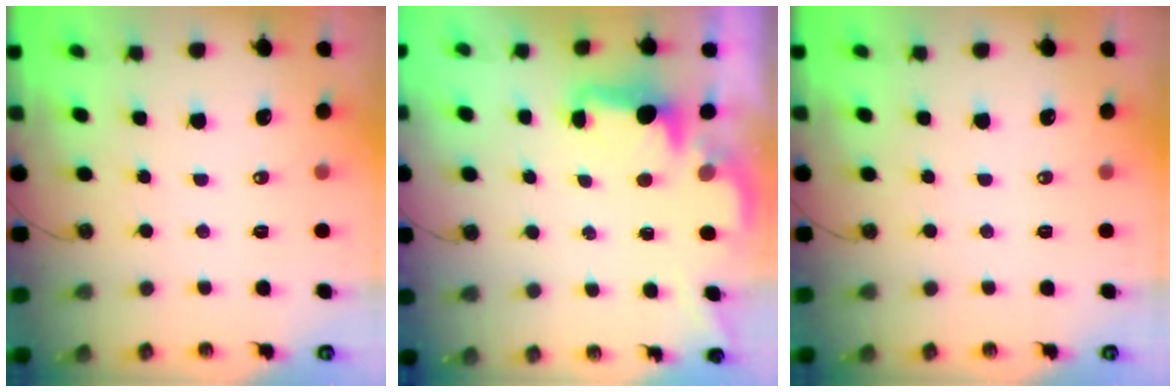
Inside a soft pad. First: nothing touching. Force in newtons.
{"total": 2.0, "press": 1.8, "slide": 0.8}
{"total": 0.0}